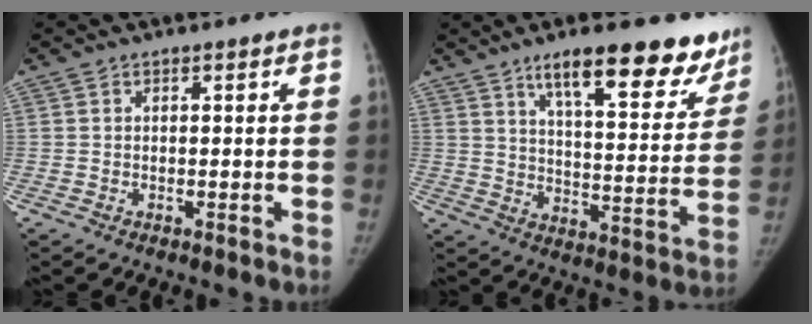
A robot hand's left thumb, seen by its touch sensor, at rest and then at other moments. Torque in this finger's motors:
{"motor_torque": [0.42, 0.02, 1.39, -1.14, 0.07]}